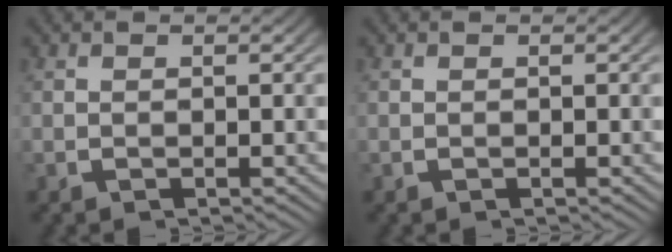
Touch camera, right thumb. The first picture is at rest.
{"total": 0.0}